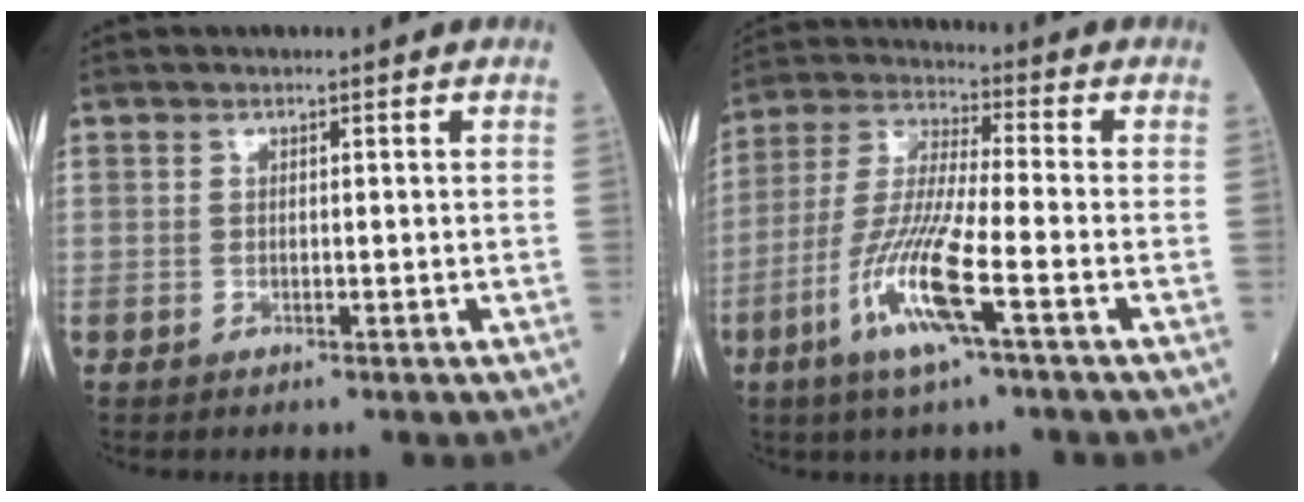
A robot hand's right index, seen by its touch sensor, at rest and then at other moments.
{"total": 12.3, "force": [-5.0, 0.4, 11.2], "torque": [-0.236, -0.012, -0.102]}